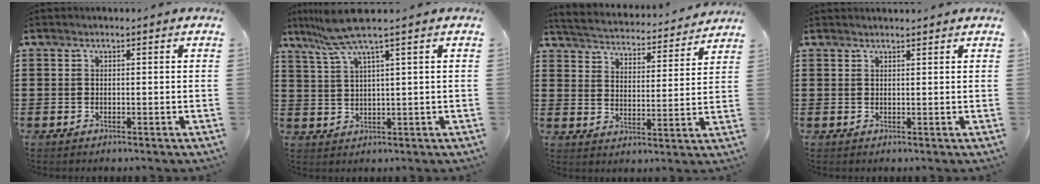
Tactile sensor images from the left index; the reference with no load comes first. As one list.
[{"total": 6.0, "force": [3.9, -0.3, 4.5], "torque": [-0.101, -0.005, 0.068]}, {"total": 3.5, "force": [3.5, 0.0, 0.0], "torque": [-0.023, -0.033, 0.052]}, {"total": 0.9, "force": [0.9, -0.1, 0.1], "torque": [-0.004, -0.002, 0.017]}]